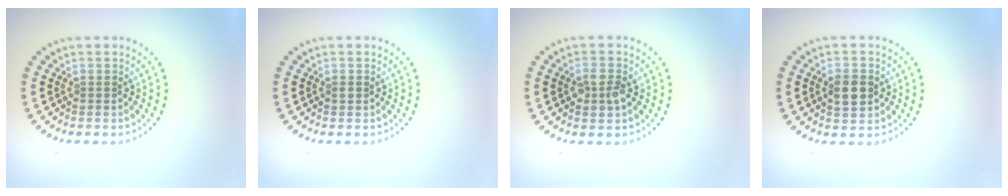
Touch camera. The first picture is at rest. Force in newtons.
{"total": 0.6, "press": 0.6, "slide": 0.1}
{"total": 2.5, "press": 2.5, "slide": 0.1}
{"total": 3.3, "press": 3.3, "slide": 0.1}